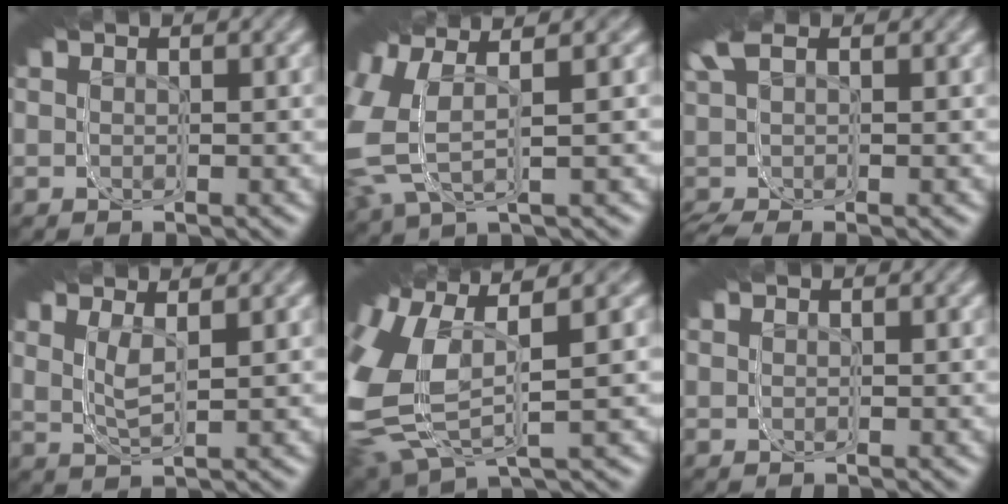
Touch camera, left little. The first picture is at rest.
{"total": 10.0, "force": [2.5, 7.1, 6.6], "torque": [-0.141, 0.008, 0.022]}
{"total": 1.9, "force": [0.9, 0.5, 1.6], "torque": [-0.033, 0.021, 0.007]}
{"total": 4.5, "force": [1.9, 2.2, 3.4], "torque": [-0.071, 0.017, 0.015]}
{"total": 13.5, "force": [0.4, 9.6, 9.4], "torque": [-0.189, 0.001, -0.009]}
{"total": 0.0}